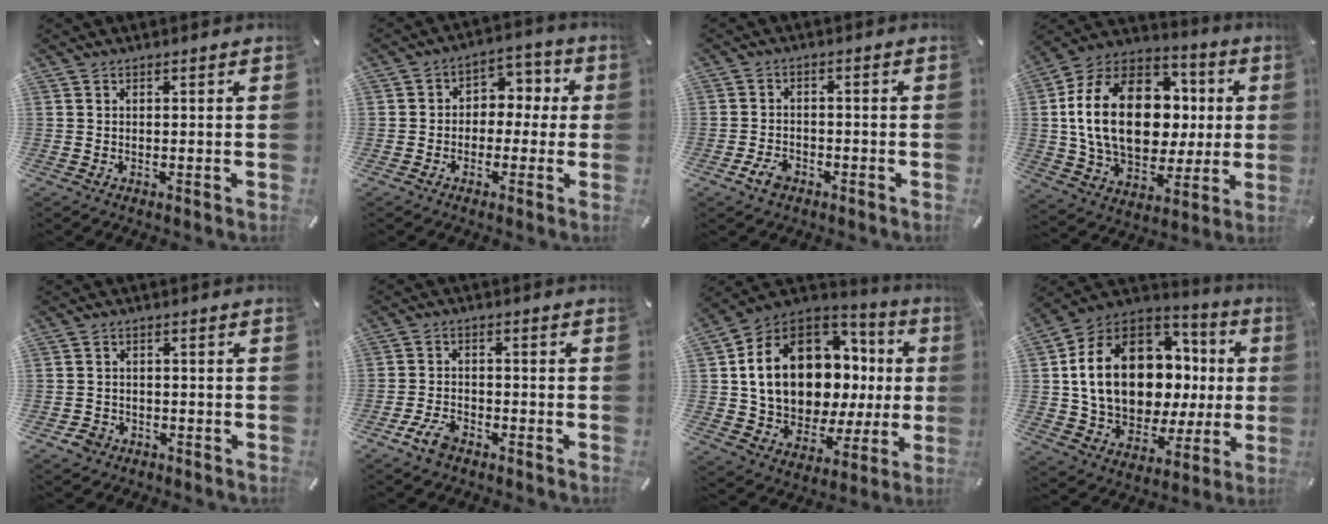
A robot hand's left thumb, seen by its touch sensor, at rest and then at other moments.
{"total": 6.1, "force": [-1.5, 5.5, 2.2], "torque": [-0.022, 0.018, -0.034]}
{"total": 4.2, "force": [-2.5, 2.7, 2.0], "torque": [-0.053, 0.006, -0.051]}
{"total": 24.4, "force": [1.6, 16.9, 17.5], "torque": [-0.356, 0.008, 0.032]}
{"total": 3.3, "force": [-2.0, 2.5, 0.7], "torque": [-0.009, 0.011, -0.040]}
{"total": 5.5, "force": [-3.6, 2.9, 2.9], "torque": [-0.077, 0.013, -0.073]}
{"total": 18.5, "force": [4.0, 13.2, 12.2], "torque": [-0.226, -0.038, 0.089]}
{"total": 19.5, "force": [3.4, 14.1, 13.1], "torque": [-0.251, -0.032, 0.073]}